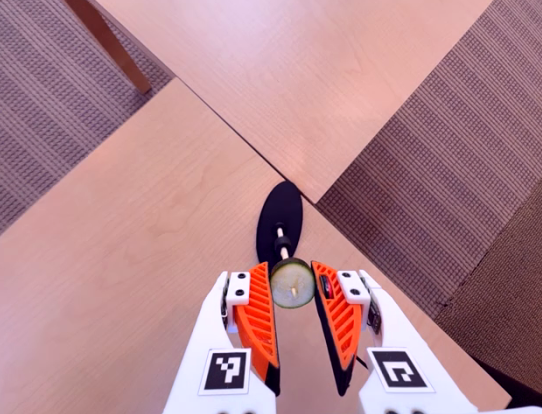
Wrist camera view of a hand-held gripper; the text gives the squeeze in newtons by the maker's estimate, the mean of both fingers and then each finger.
{"total": 8.2, "left": 8.4, "right": 8.1}